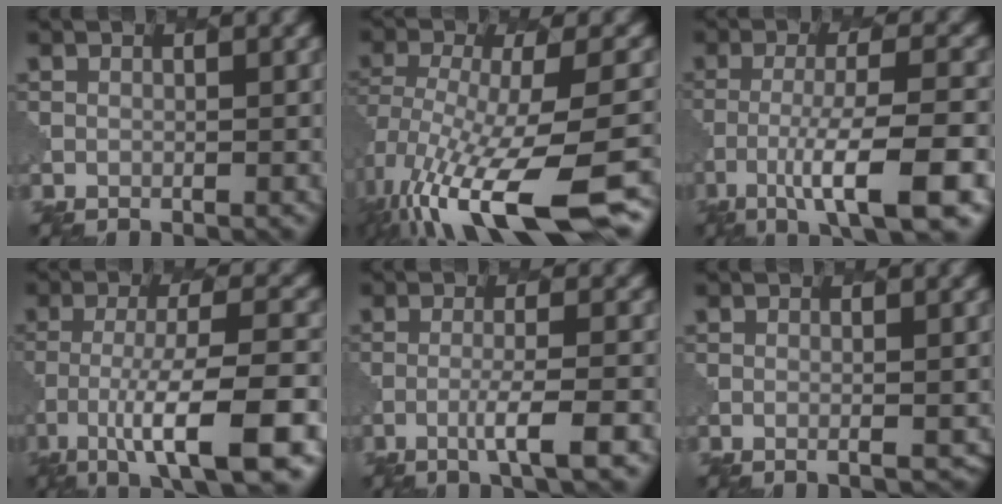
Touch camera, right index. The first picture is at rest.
{"total": 13.3, "force": [-6.9, 4.3, 10.6], "torque": [-0.214, -0.020, -0.091]}
{"total": 9.0, "force": [-4.4, 1.6, 7.7], "torque": [-0.126, -0.002, -0.075]}
{"total": 9.9, "force": [-4.9, 2.0, 8.4], "torque": [-0.137, -0.002, -0.082]}
{"total": 3.5, "force": [-1.4, 0.2, 3.2], "torque": [-0.048, 0.006, -0.037]}
{"total": 1.9, "force": [-0.4, 0.7, 1.7], "torque": [-0.009, 0.007, -0.003]}